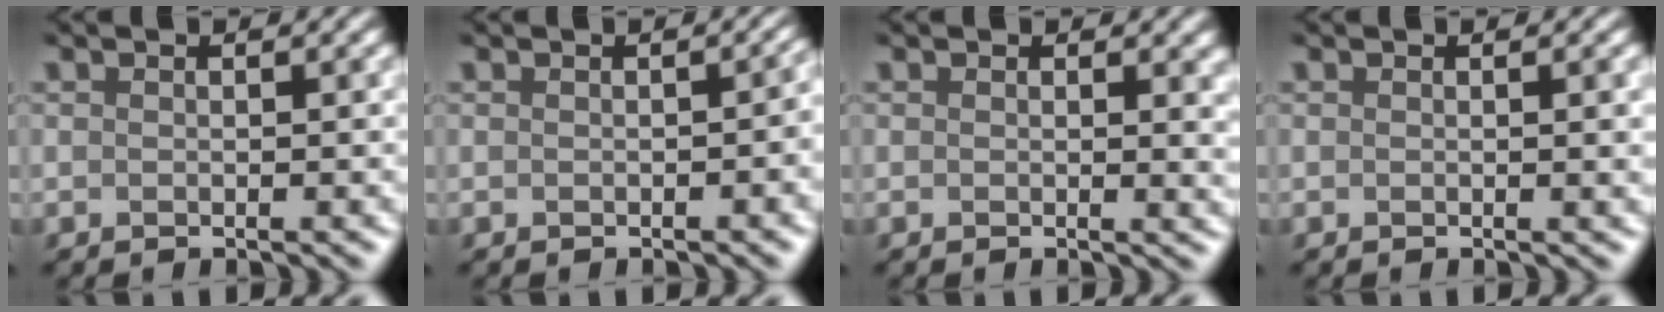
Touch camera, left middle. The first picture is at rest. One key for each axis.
{"total": 1.9, "fx": -0.8, "fy": 0.8, "fz": 1.5, "tx": -0.006, "ty": 0.004, "tz": -0.008}
{"total": 1.1, "fx": 0.5, "fy": 0.4, "fz": 0.9, "tx": -0.011, "ty": -0.004, "tz": 0.005}
{"total": 1.4, "fx": 0.3, "fy": 0.6, "fz": 1.2, "tx": -0.002, "ty": -0.002, "tz": -0.004}